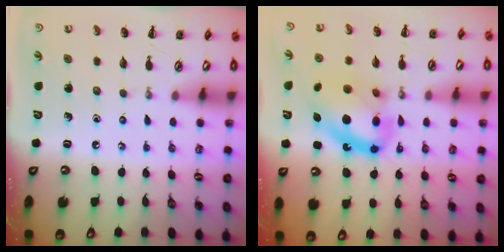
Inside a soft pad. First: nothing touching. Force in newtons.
{"total": 14.3, "press": 13.9, "slide": 3.6}